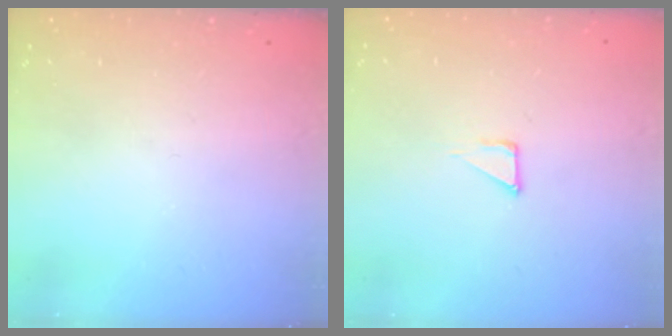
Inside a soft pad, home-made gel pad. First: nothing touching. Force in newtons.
{"total": 2.3, "press": 2.3, "slide": 0.1}